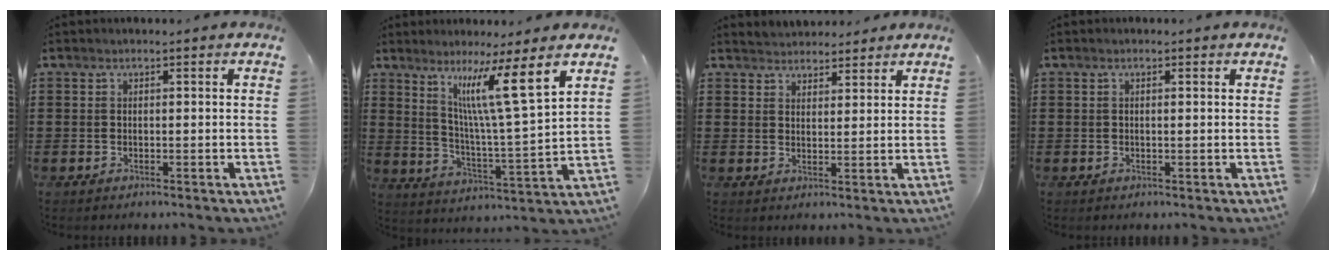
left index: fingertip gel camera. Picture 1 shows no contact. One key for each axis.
{"total": 10.2, "fx": 6.5, "fy": -0.7, "fz": 7.8, "tx": -0.153, "ty": -0.033, "tz": 0.100}
{"total": 3.1, "fx": 2.8, "fy": 1.0, "fz": -0.6, "tx": 0.001, "ty": -0.002, "tz": 0.055}
{"total": 0.8, "fx": 0.3, "fy": 0.1, "fz": 0.7, "tx": -0.014, "ty": 0.000, "tz": 0.007}